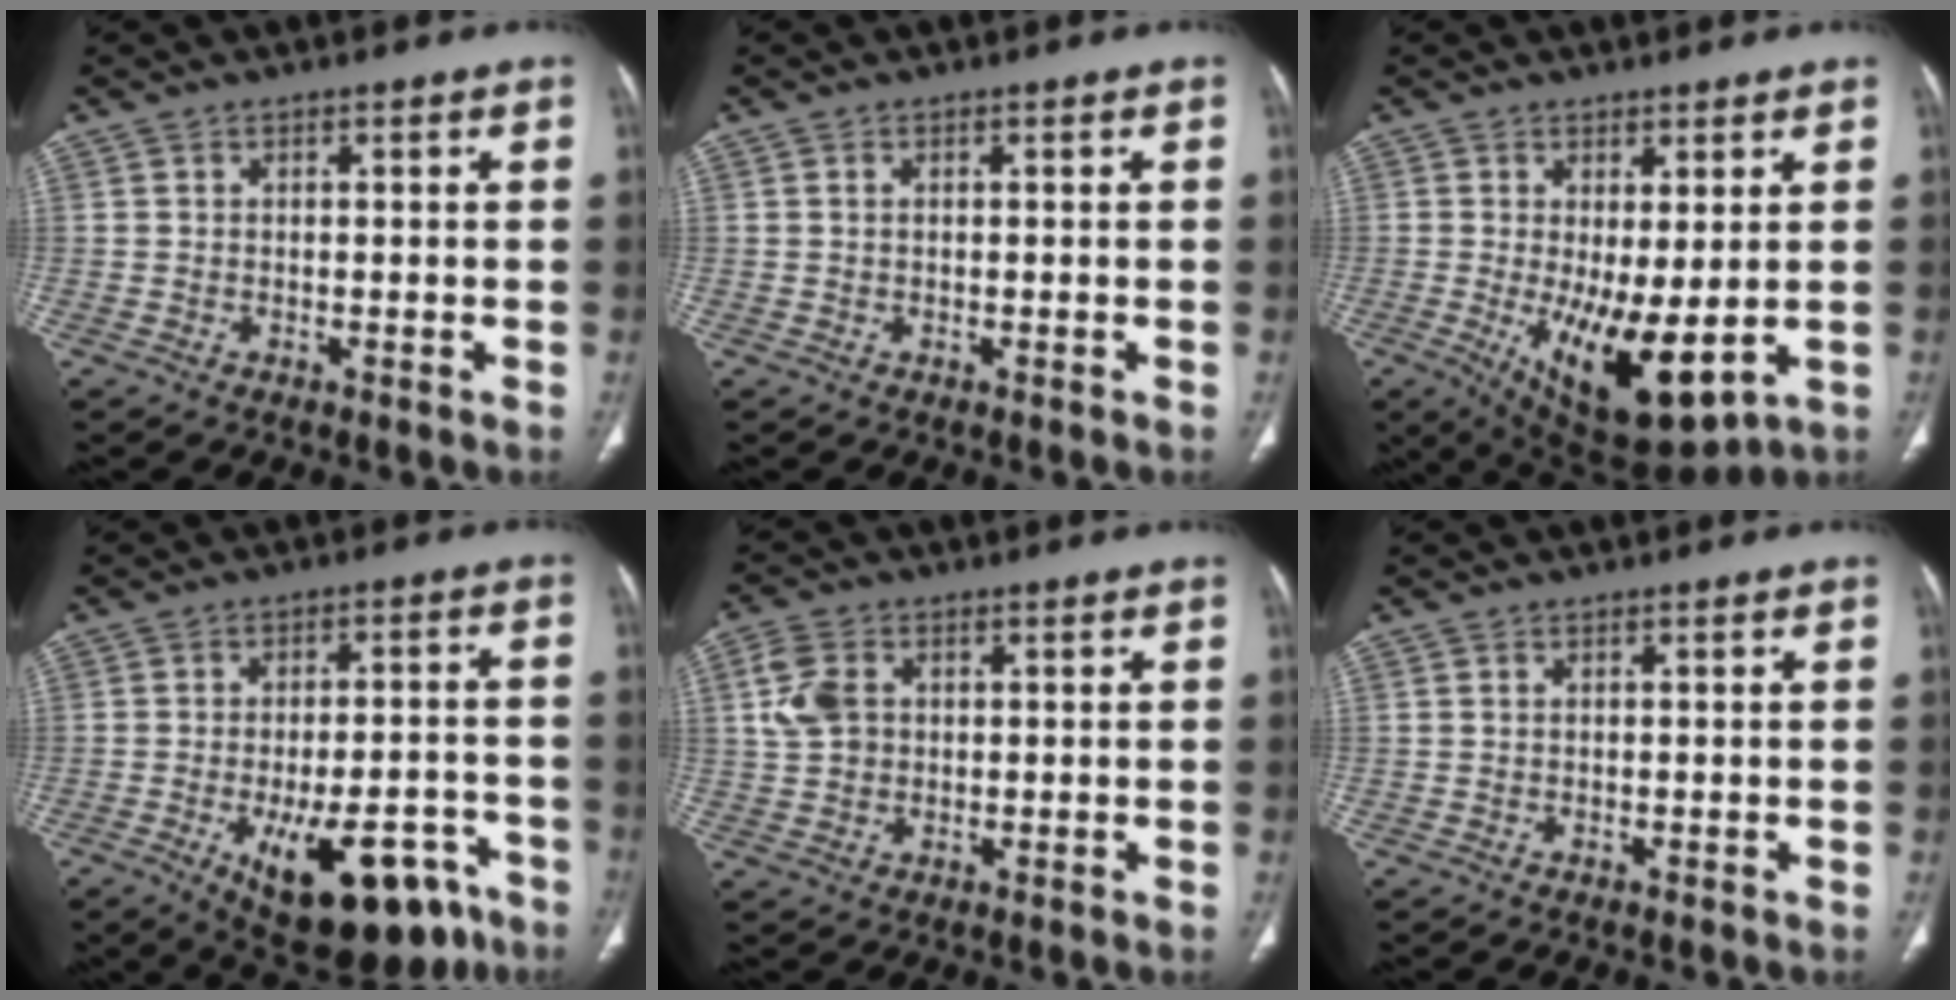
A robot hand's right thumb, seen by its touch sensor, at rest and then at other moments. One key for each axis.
{"total": 0.5, "fx": 0.2, "fy": 0.3, "fz": 0.4, "tx": -0.011, "ty": 0.005, "tz": 0.004}
{"total": 12.6, "fx": -1.7, "fy": 5.0, "fz": 11.5, "tx": -0.182, "ty": -0.028, "tz": -0.005}
{"total": 18.3, "fx": -9.3, "fy": 8.1, "fz": 13.5, "tx": -0.144, "ty": 0.037, "tz": -0.118}
{"total": 6.2, "fx": 1.3, "fy": 4.6, "fz": 3.9, "tx": -0.079, "ty": 0.006, "tz": 0.025}
{"total": 0.0}